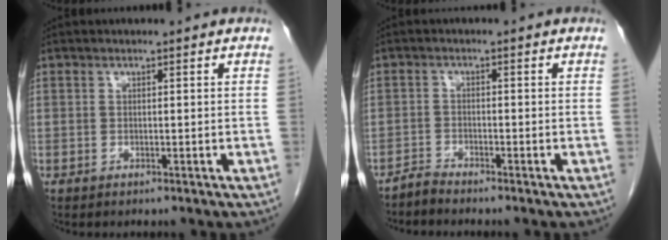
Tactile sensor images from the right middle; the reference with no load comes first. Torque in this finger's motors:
{"motor_torque": [-0.01, 0.14, -0.03, -0.01]}